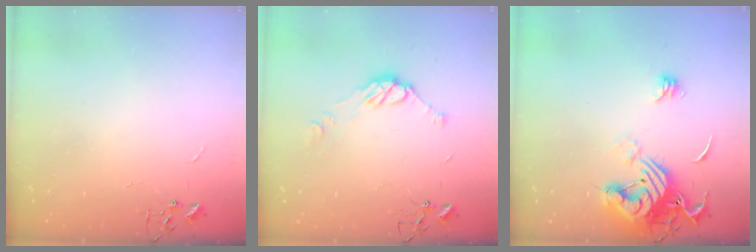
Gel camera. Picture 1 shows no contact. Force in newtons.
{"total": 9.0, "press": 9.0, "slide": 0.7}
{"total": 14.8, "press": 14.7, "slide": 1.4}